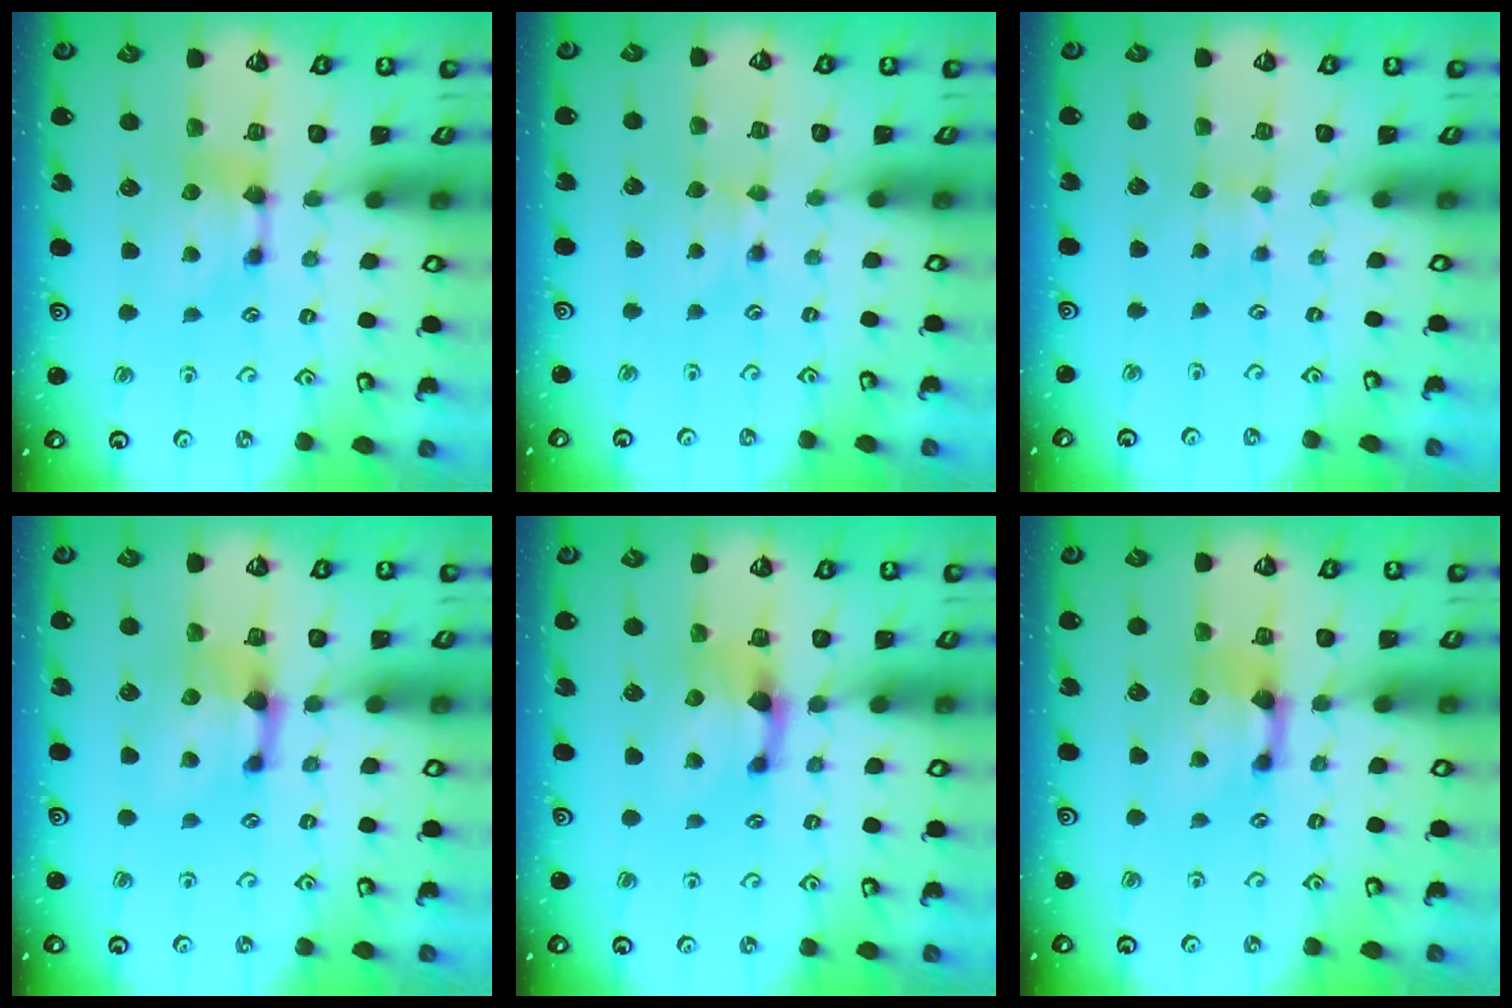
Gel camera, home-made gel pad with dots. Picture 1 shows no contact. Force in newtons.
{"total": 0.9, "press": 0.8, "slide": 0.5}
{"total": 2.5, "press": 2.4, "slide": 0.4}
{"total": 1.5, "press": 0.8, "slide": 1.3}
{"total": 1.9, "press": 1.3, "slide": 1.4}
{"total": 1.5, "press": 0.7, "slide": 1.4}